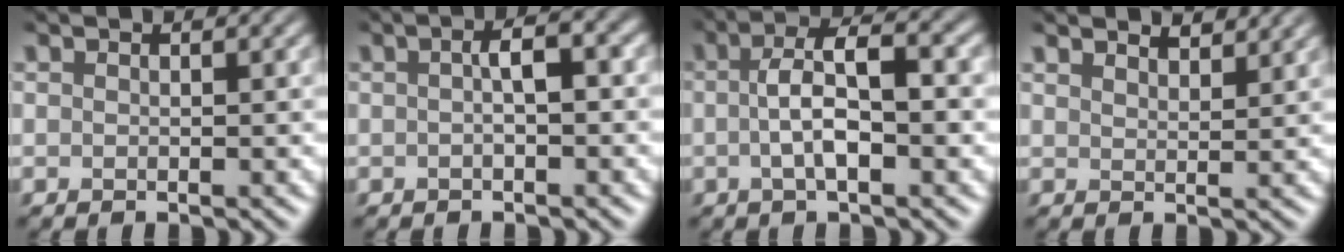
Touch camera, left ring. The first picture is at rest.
{"total": 2.3, "force": [0.0, 0.3, 2.2], "torque": [-0.045, 0.008, -0.001]}
{"total": 5.1, "force": [-0.2, 1.5, 4.9], "torque": [-0.097, 0.008, -0.007]}
{"total": 3.2, "force": [3.1, 0.3, 0.8], "torque": [-0.017, 0.001, 0.043]}